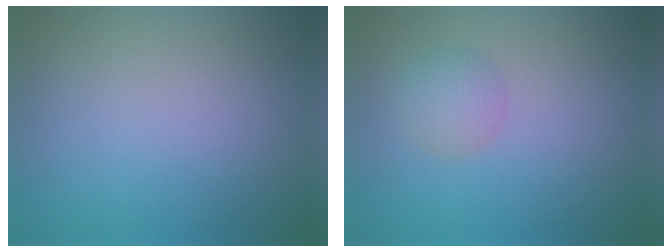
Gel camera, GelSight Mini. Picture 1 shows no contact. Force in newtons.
{"total": 2.1, "press": 2.1, "slide": 0.1}